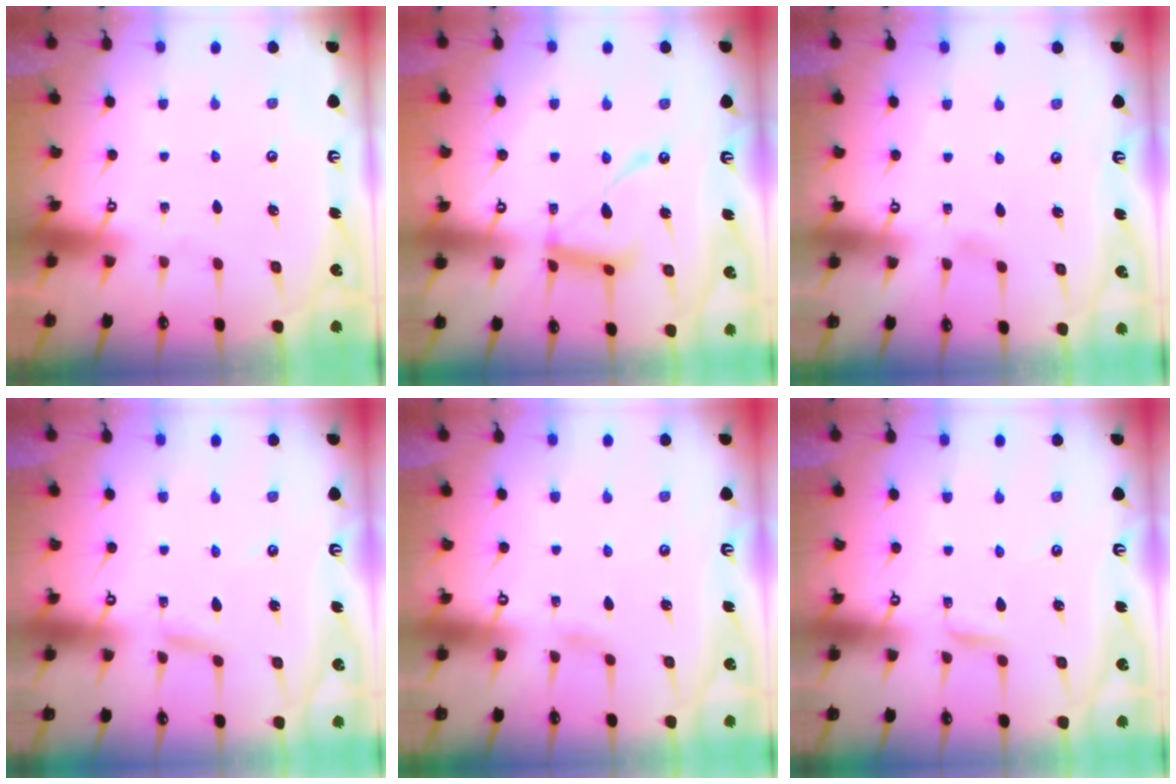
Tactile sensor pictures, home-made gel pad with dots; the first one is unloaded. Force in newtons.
{"total": 13.6, "press": 13.6, "slide": 1.2}
{"total": 3.3, "press": 3.3, "slide": 0.3}
{"total": 3.1, "press": 3.1, "slide": 0.2}
{"total": 1.5, "press": 1.5, "slide": 0.2}
{"total": 3.0, "press": 3.0, "slide": 0.3}